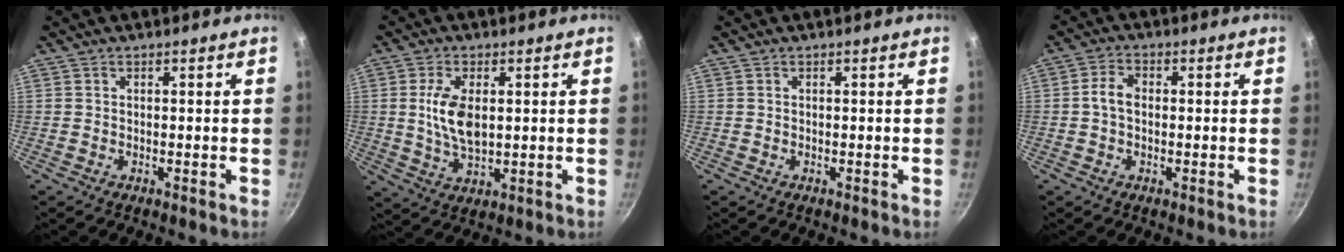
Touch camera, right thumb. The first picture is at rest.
{"total": 8.4, "force": [1.1, 4.5, 7.0], "torque": [-0.131, -0.008, 0.024]}
{"total": 0.0}
{"total": 3.8, "force": [-0.1, 2.7, 2.7], "torque": [-0.048, 0.014, -0.009]}